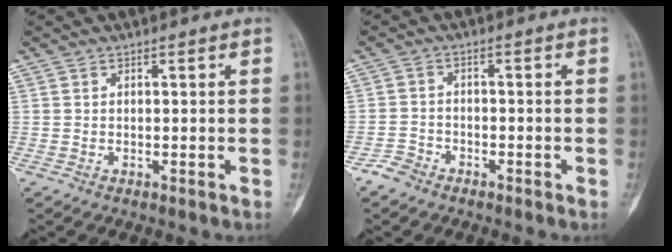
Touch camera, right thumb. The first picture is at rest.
{"total": 2.9, "force": [-2.3, 1.8, 0.5], "torque": [-0.011, 0.013, -0.048]}